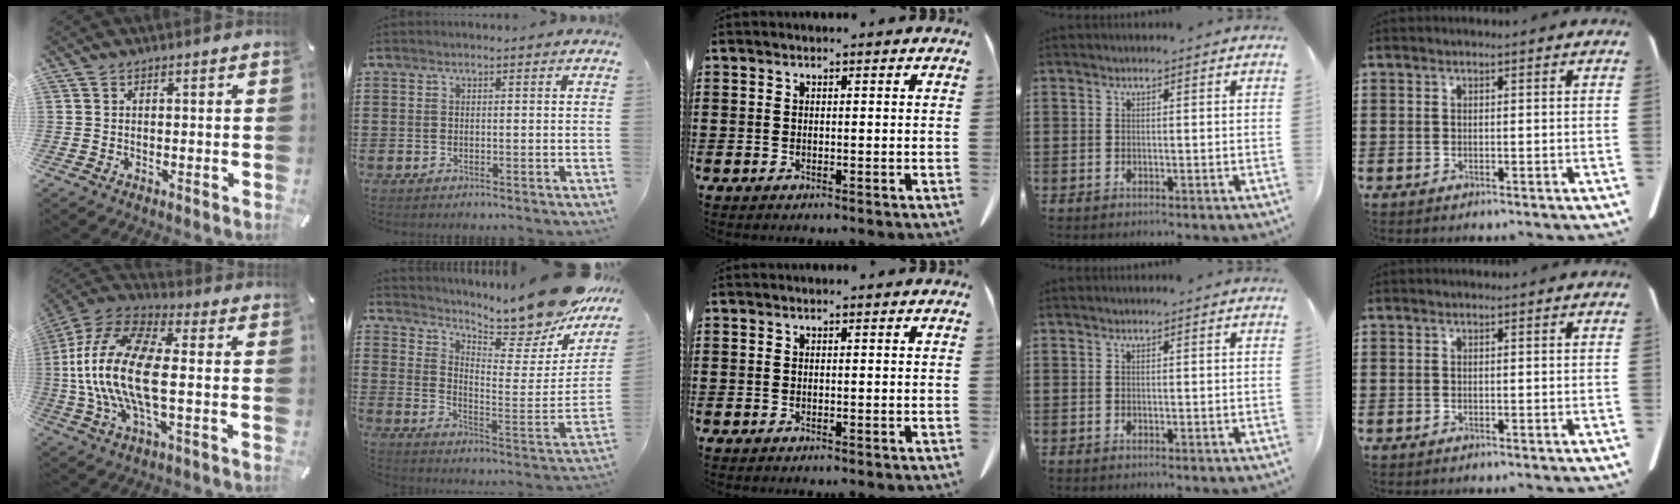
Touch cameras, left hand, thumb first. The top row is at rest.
{"thumb": {"total": 19.0, "force": [-1.2, 8.5, 16.9], "torque": [-0.363, -0.006, -0.025]}, "index": {"total": 11.5, "force": [10.5, 0.8, 4.5], "torque": [-0.073, -0.098, 0.171]}}